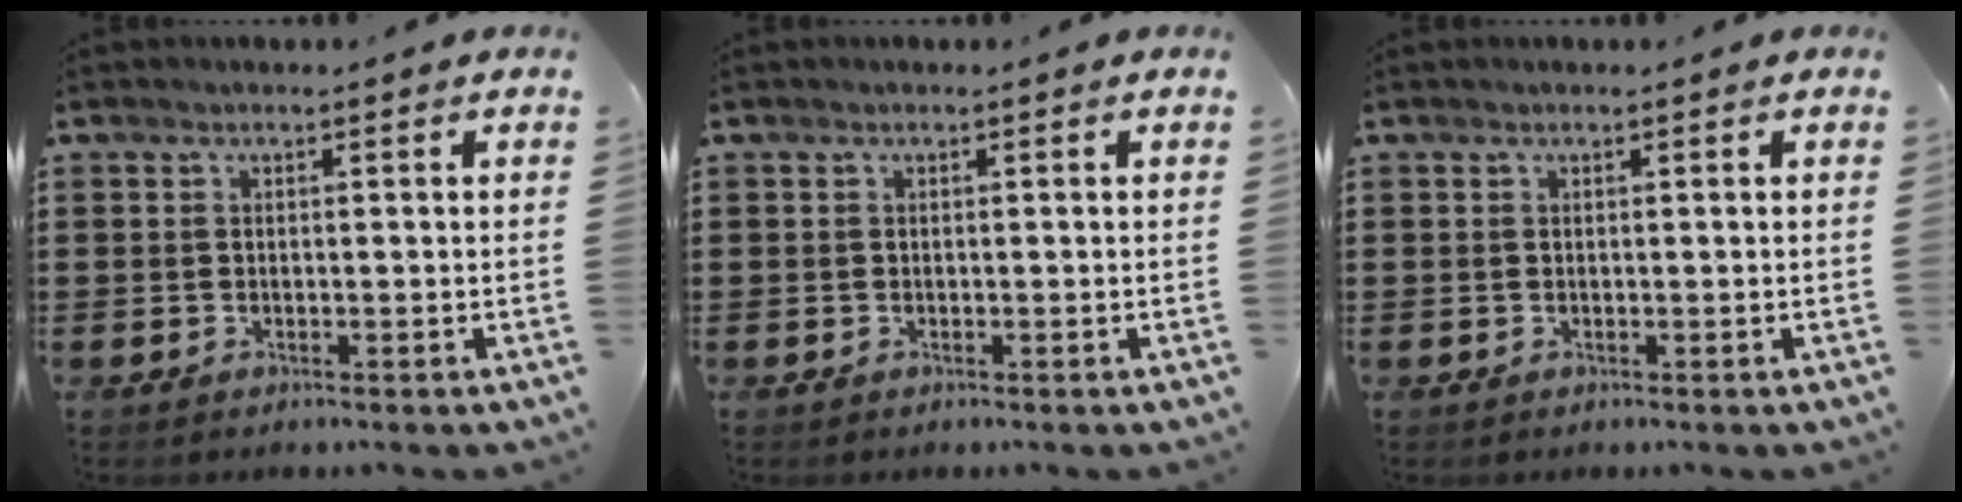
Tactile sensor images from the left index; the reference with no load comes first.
{"total": 0.0}
{"total": 0.0}